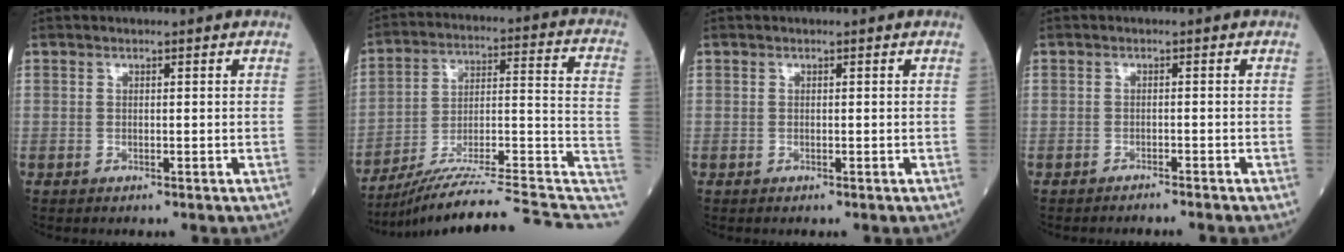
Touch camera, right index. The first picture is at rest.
{"total": 22.1, "force": [-18.7, 0.1, 11.8], "torque": [-0.138, 0.031, -0.279]}
{"total": 0.0}
{"total": 3.1, "force": [-2.9, -0.6, 1.0], "torque": [-0.012, -0.002, -0.038]}